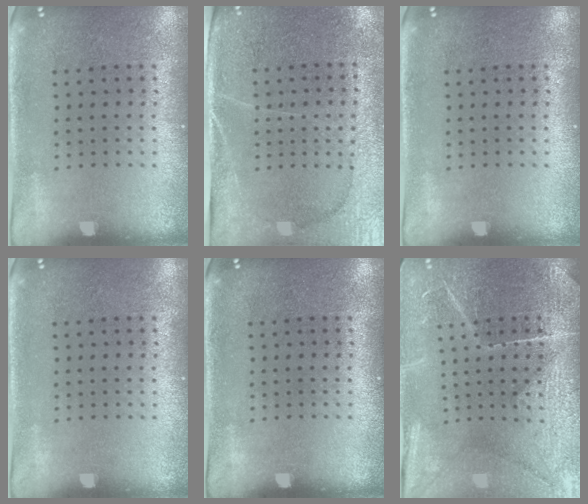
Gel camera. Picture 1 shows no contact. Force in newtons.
{"total": 3.0, "press": 2.8, "slide": 1.2}
{"total": 0.0}
{"total": 0.0}
{"total": 0.0}
{"total": 4.0, "press": 3.8, "slide": 1.3}